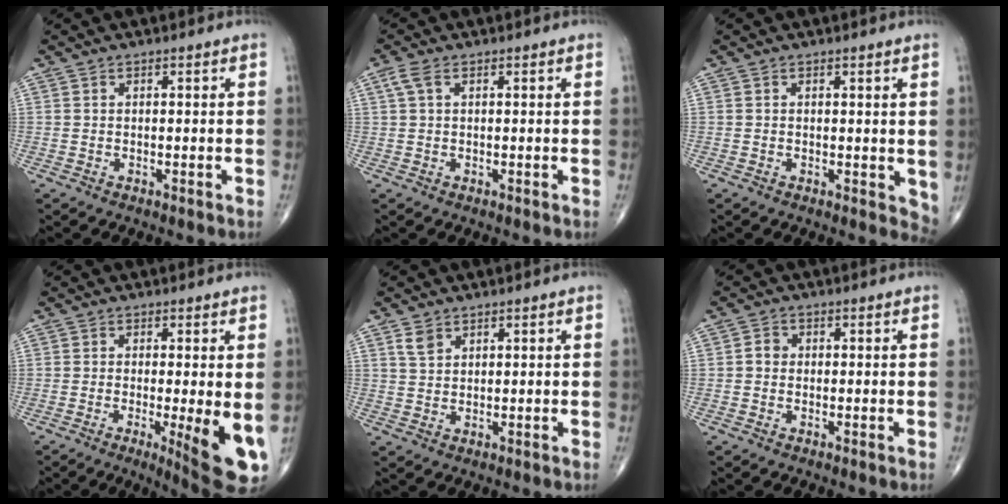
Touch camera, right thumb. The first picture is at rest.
{"total": 2.4, "force": [0.9, 1.1, 1.9], "torque": [-0.054, 0.017, 0.022]}
{"total": 2.7, "force": [0.7, 1.7, 2.1], "torque": [-0.014, -0.008, 0.009]}
{"total": 10.7, "force": [-2.3, 2.2, 10.2], "torque": [-0.140, -0.024, -0.029]}
{"total": 2.7, "force": [1.7, 1.7, 1.2], "torque": [-0.017, -0.004, 0.037]}
{"total": 1.9, "force": [-0.1, 1.7, 0.9], "torque": [-0.003, 0.006, -0.007]}